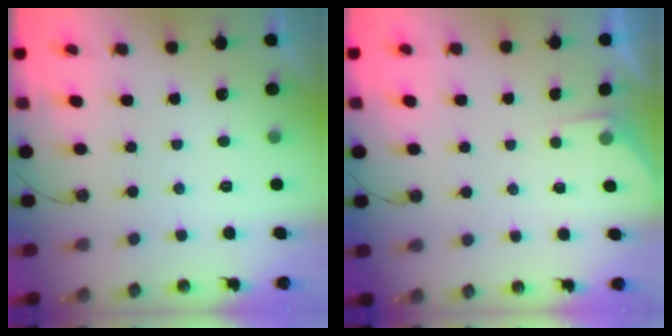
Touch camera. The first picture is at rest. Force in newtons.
{"total": 2.1, "press": 2.0, "slide": 0.3}